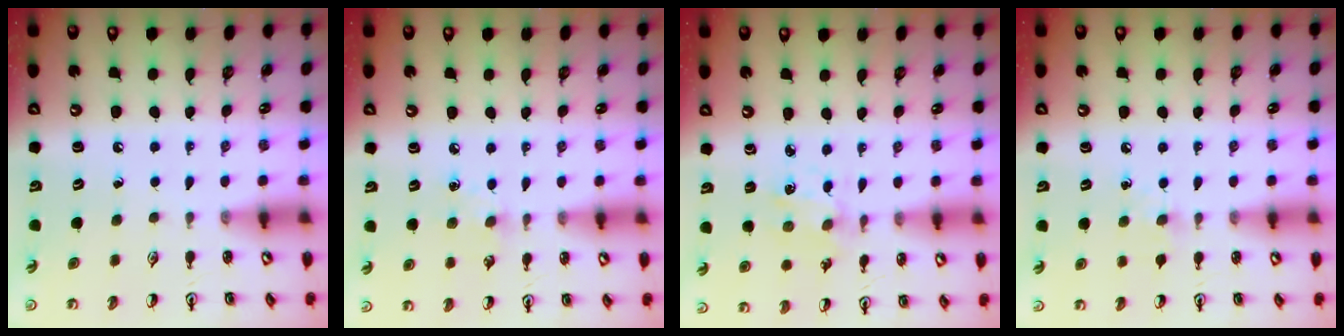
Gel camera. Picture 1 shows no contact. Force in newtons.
{"total": 6.5, "press": 6.4, "slide": 1.0}
{"total": 1.4, "press": 1.4, "slide": 0.3}
{"total": 4.4, "press": 4.3, "slide": 0.7}